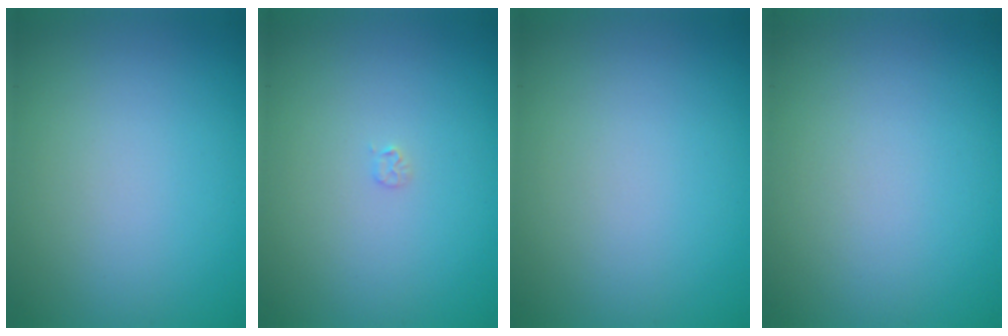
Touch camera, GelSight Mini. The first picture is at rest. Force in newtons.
{"total": 0.5, "press": 0.5, "slide": 0.1}
{"total": 0.0}
{"total": 0.0}